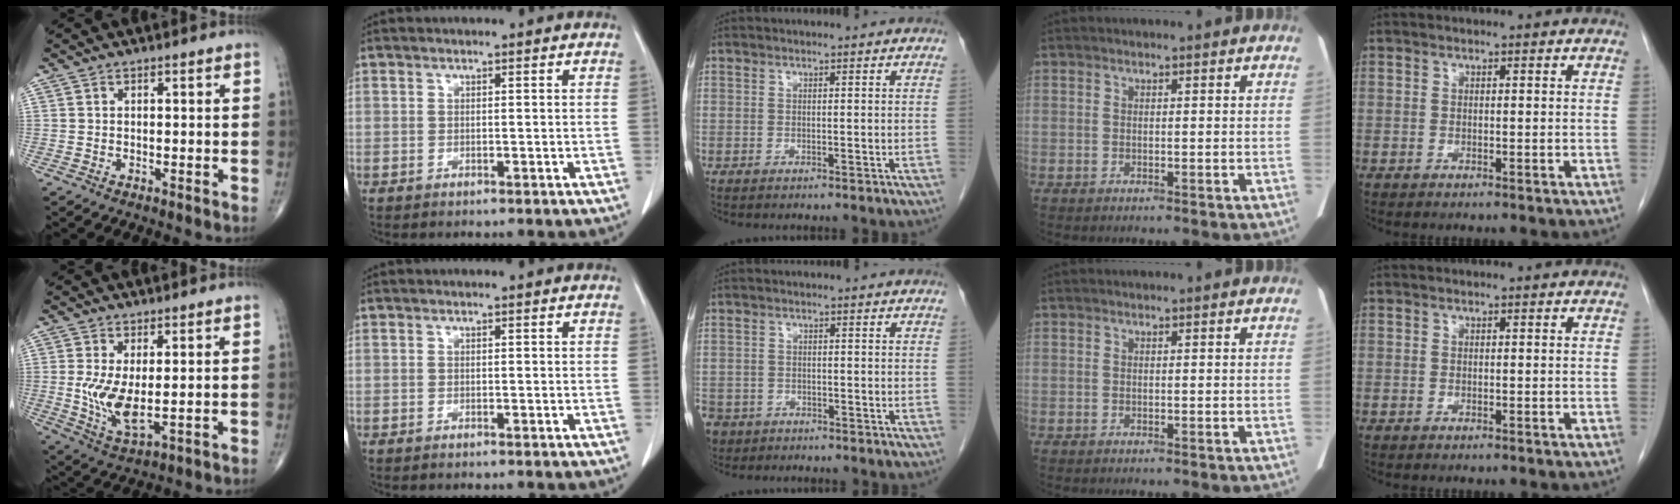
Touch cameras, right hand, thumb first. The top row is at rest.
{"thumb": {"total": 7.9, "force": [0.2, 3.2, 7.2], "torque": [-0.145, -0.024, 0.015]}, "middle": {"total": 7.9, "force": [-4.8, 5.8, 2.2], "torque": [-0.071, -0.005, -0.079]}}